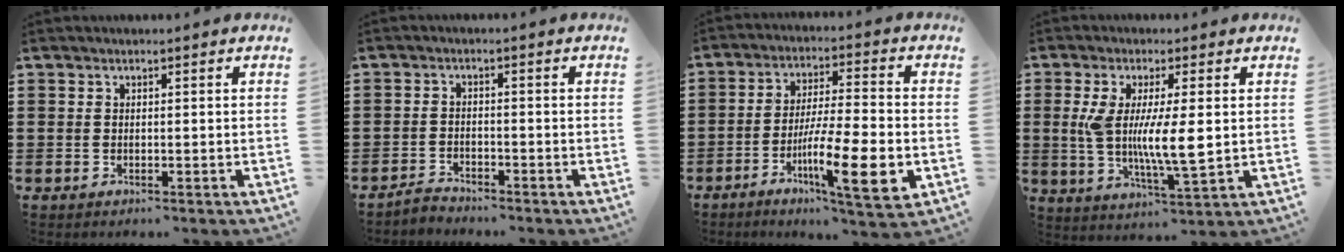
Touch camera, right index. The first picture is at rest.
{"total": 2.0, "force": [-2.0, 0.4, 0.1], "torque": [-0.009, 0.004, -0.042]}
{"total": 13.2, "force": [-4.8, 2.0, 12.2], "torque": [-0.223, -0.005, -0.084]}
{"total": 8.5, "force": [0.5, 1.9, 8.2], "torque": [-0.168, -0.005, 0.003]}